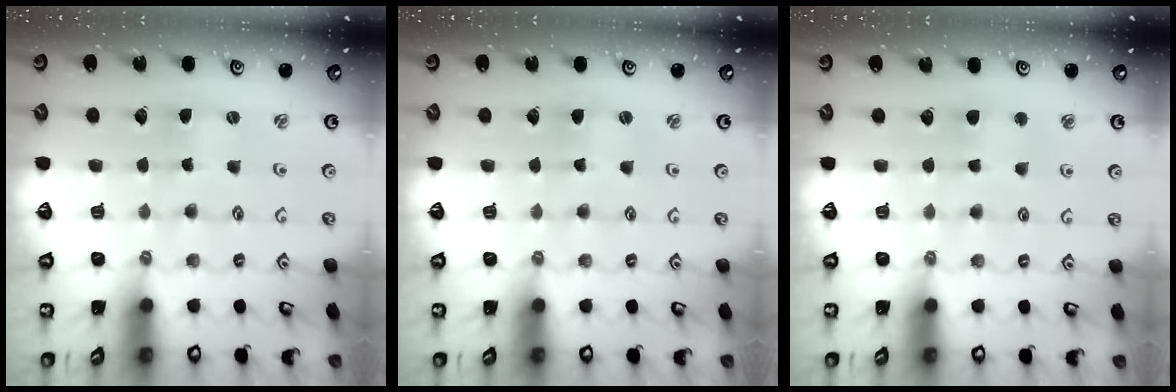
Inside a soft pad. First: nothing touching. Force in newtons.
{"total": 1.0, "press": 1.0, "slide": 0.1}
{"total": 3.0, "press": 3.0, "slide": 0.5}